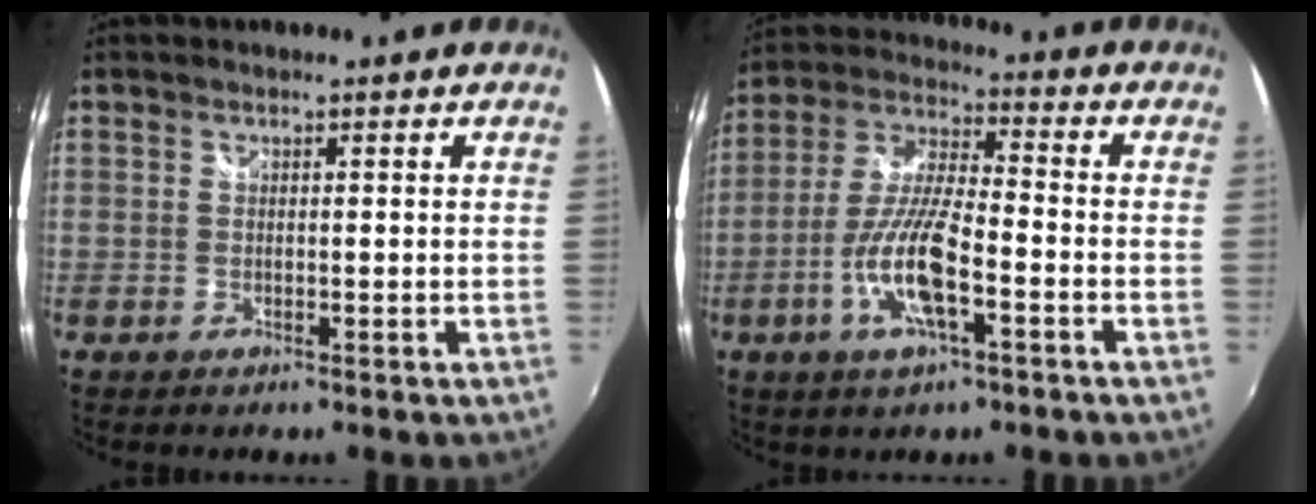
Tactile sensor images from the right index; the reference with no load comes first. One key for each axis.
{"total": 11.2, "fx": -4.5, "fy": 2.7, "fz": 9.9, "tx": -0.210, "ty": -0.003, "tz": -0.087}